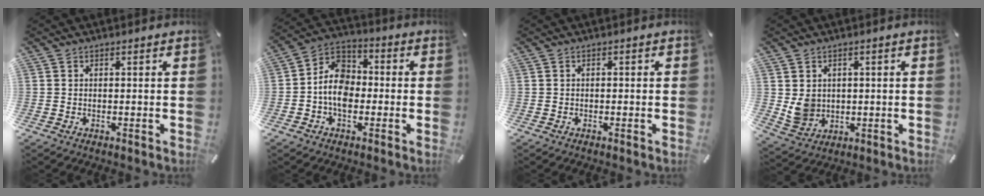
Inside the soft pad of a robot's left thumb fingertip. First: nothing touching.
{"total": 9.0, "force": [-2.4, 6.8, 5.4], "torque": [-0.126, 0.016, -0.049]}
{"total": 0.6, "force": [-0.3, 0.3, 0.3], "torque": [-0.007, 0.001, -0.007]}
{"total": 6.2, "force": [0.9, 5.8, 1.9], "torque": [-0.036, -0.005, 0.018]}